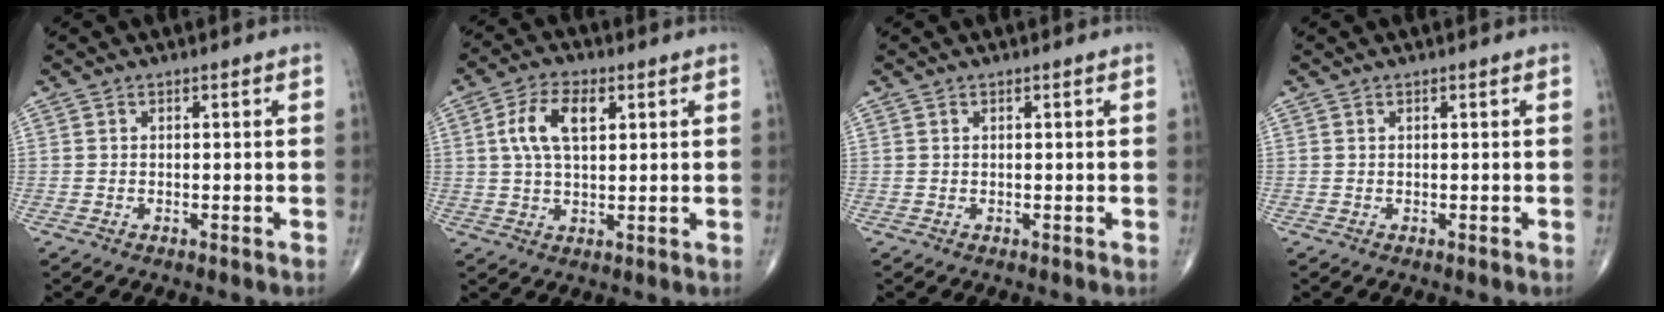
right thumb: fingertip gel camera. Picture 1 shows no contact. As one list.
[{"total": 8.3, "force": [2.3, 4.3, 6.7], "torque": [-0.126, 0.007, 0.042]}, {"total": 0.0}, {"total": 0.0}]